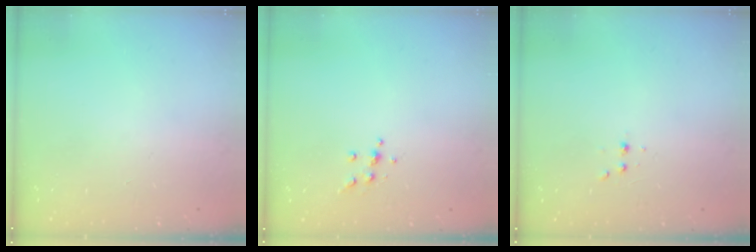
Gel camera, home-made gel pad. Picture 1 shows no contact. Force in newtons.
{"total": 4.3, "press": 4.2, "slide": 1.1}
{"total": 2.9, "press": 2.7, "slide": 1.0}